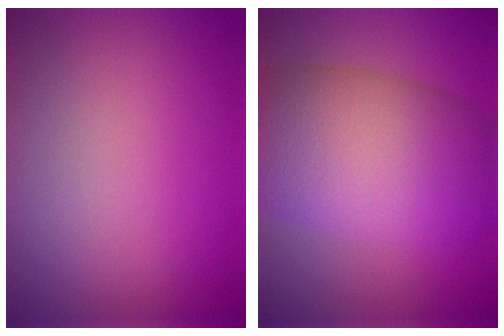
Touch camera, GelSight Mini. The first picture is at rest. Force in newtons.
{"total": 11.3, "press": 11.3, "slide": 0.3}